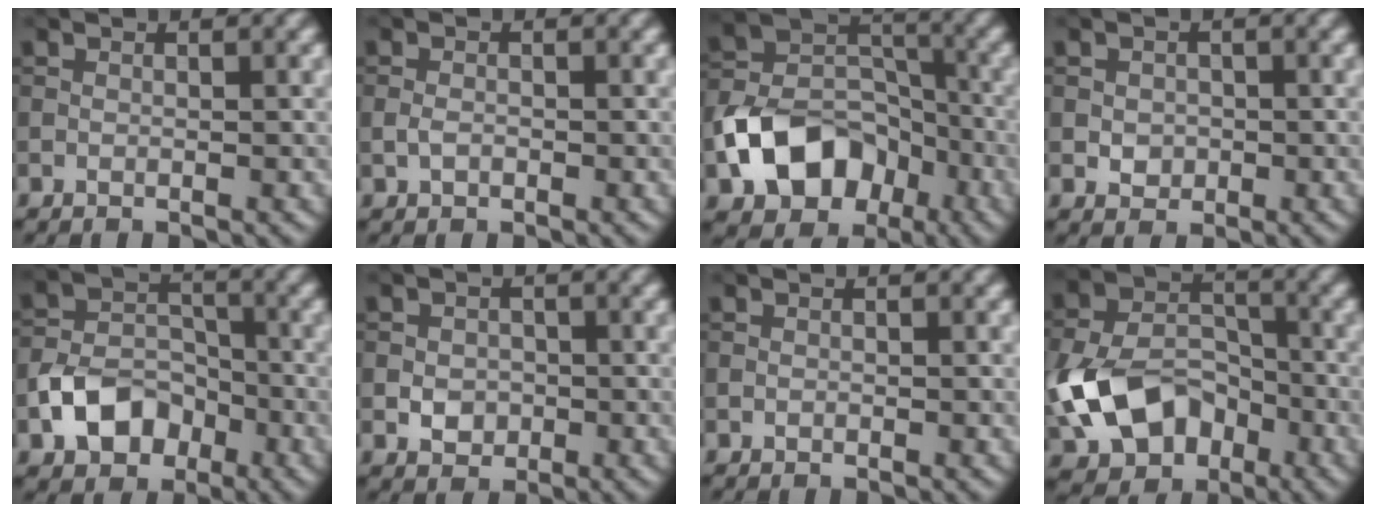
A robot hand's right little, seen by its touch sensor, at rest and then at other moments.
{"total": 1.2, "force": [-0.4, 0.8, 0.8], "torque": [-0.017, 0.001, -0.010]}
{"total": 9.0, "force": [-4.1, 6.4, 4.8], "torque": [-0.085, -0.003, -0.078]}
{"total": 1.6, "force": [-0.2, 1.4, 0.7], "torque": [-0.010, -0.002, -0.007]}
{"total": 5.7, "force": [-2.7, 4.0, 2.9], "torque": [-0.051, -0.002, -0.053]}
{"total": 2.1, "force": [-0.5, 1.8, 1.1], "torque": [-0.015, -0.003, -0.012]}
{"total": 0.0}
{"total": 9.8, "force": [-3.4, 6.7, 6.3], "torque": [-0.130, -0.008, -0.069]}